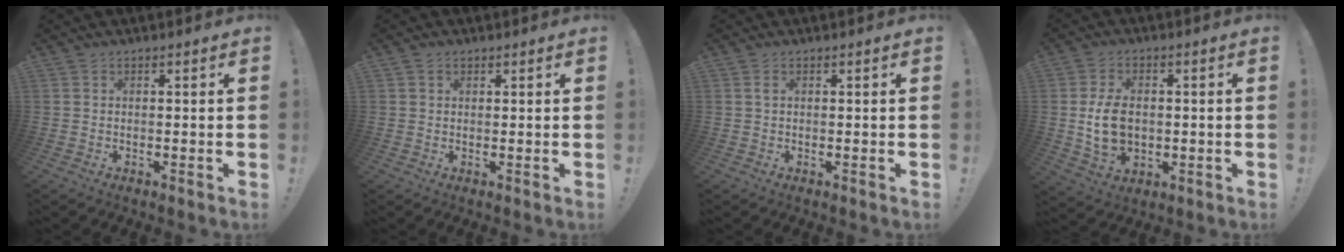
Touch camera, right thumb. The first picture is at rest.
{"total": 0.9, "force": [0.5, 0.7, 0.2], "torque": [-0.003, 0.002, 0.009]}
{"total": 0.9, "force": [0.1, 0.4, 0.8], "torque": [-0.017, 0.004, 0.000]}
{"total": 10.7, "force": [-0.3, 7.4, 7.7], "torque": [-0.135, -0.004, -0.005]}